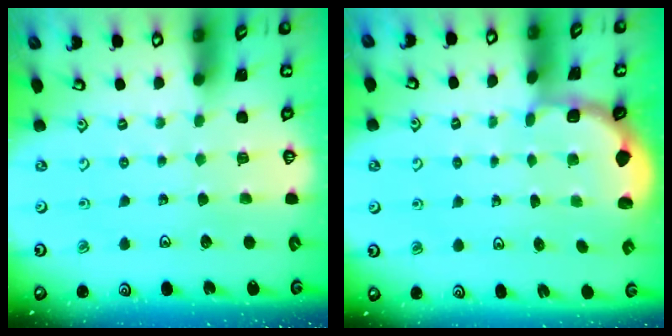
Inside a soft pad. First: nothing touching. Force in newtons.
{"total": 1.7, "press": 1.5, "slide": 0.6}